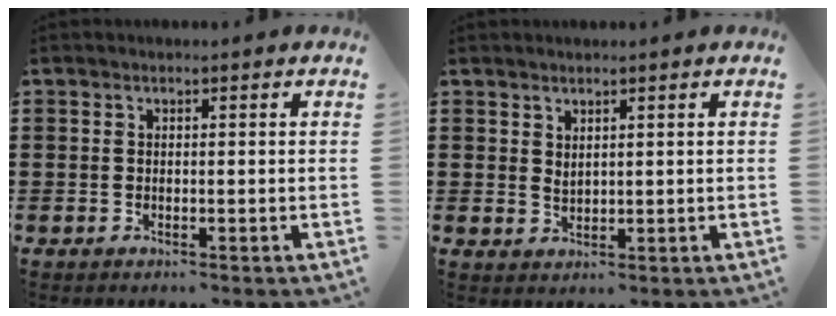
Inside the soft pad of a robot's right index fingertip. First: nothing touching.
{"total": 1.6, "force": [1.5, 0.7, 0.2], "torque": [-0.006, 0.003, 0.029]}